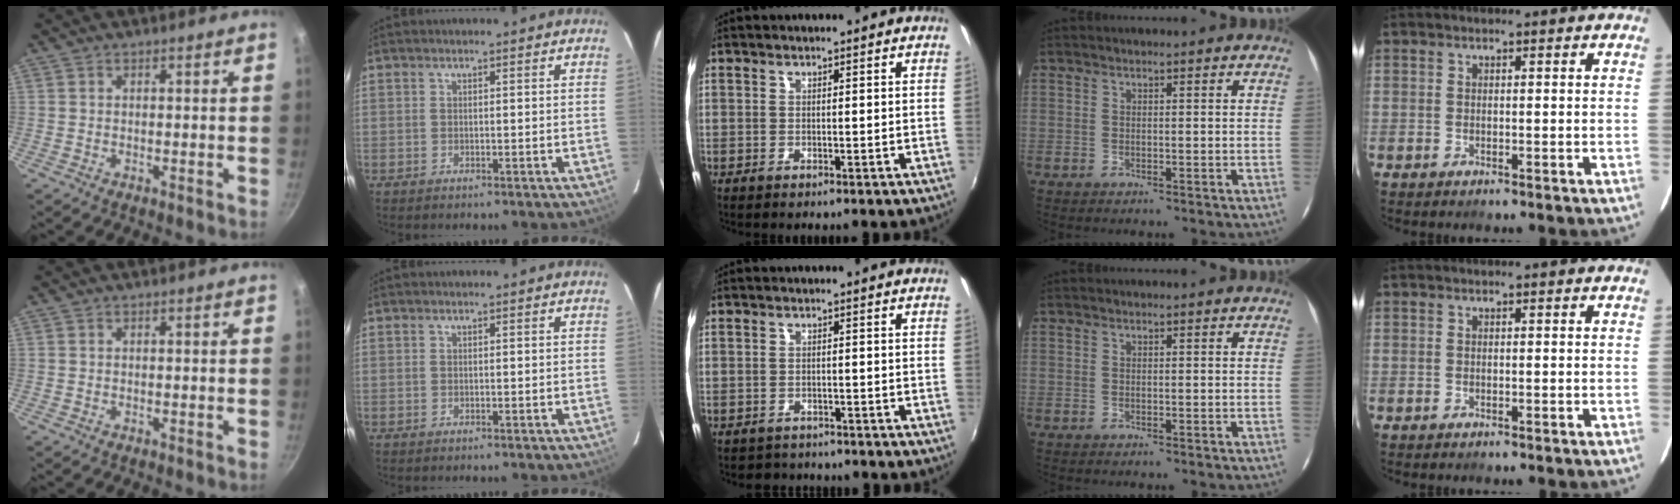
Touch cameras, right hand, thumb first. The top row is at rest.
{"middle": {"total": 2.8, "force": [-2.3, 1.6, 0.0], "torque": [-0.010, -0.003, -0.037]}}